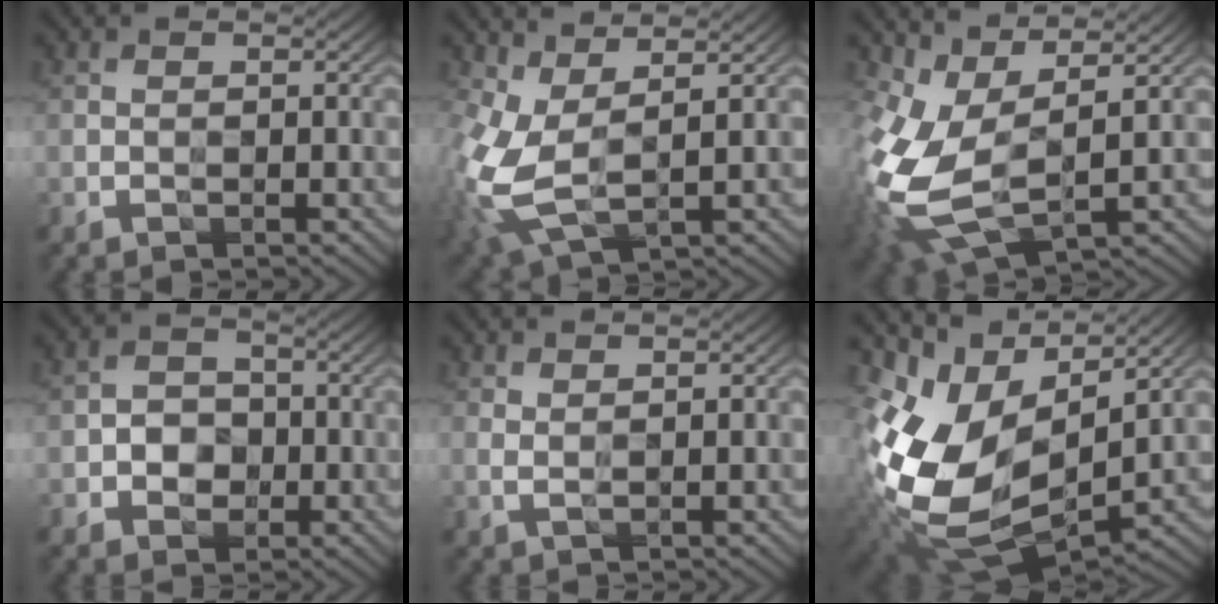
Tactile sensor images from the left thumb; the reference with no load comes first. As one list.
[{"total": 9.7, "force": [0.5, 5.6, 8.0], "torque": [-0.227, -0.020, 0.016]}, {"total": 13.7, "force": [0.7, 8.1, 11.0], "torque": [-0.290, -0.027, 0.027]}, {"total": 4.0, "force": [-1.1, 3.2, 2.0], "torque": [-0.030, 0.000, -0.024]}, {"total": 1.1, "force": [0.8, 0.3, 0.7], "torque": [-0.022, -0.001, 0.017]}, {"total": 15.7, "force": [1.6, 10.0, 12.0], "torque": [-0.288, -0.028, 0.047]}]